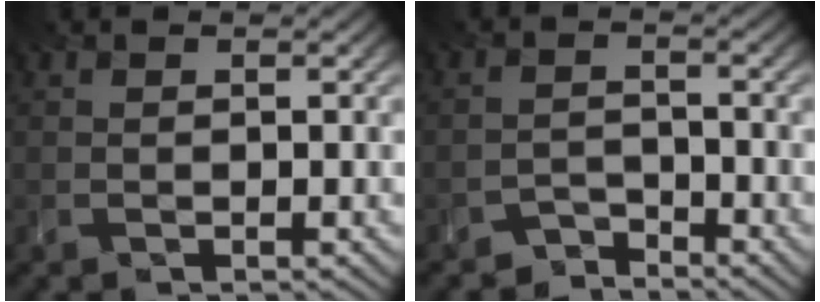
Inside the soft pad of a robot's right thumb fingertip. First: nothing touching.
{"total": 2.6, "force": [-2.5, 0.7, 0.1], "torque": [0.008, 0.006, -0.053]}